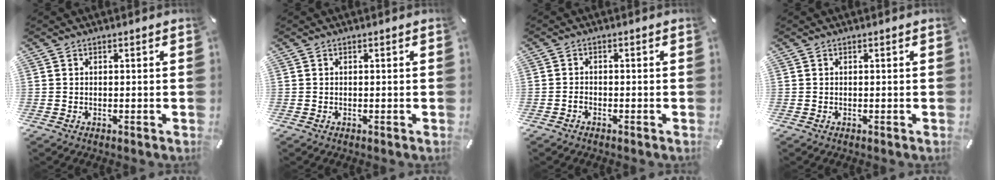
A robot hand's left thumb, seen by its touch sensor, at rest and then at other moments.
{"total": 0.0}
{"total": 1.6, "force": [-1.0, 0.9, 0.9], "torque": [-0.017, 0.004, -0.020]}
{"total": 0.0}